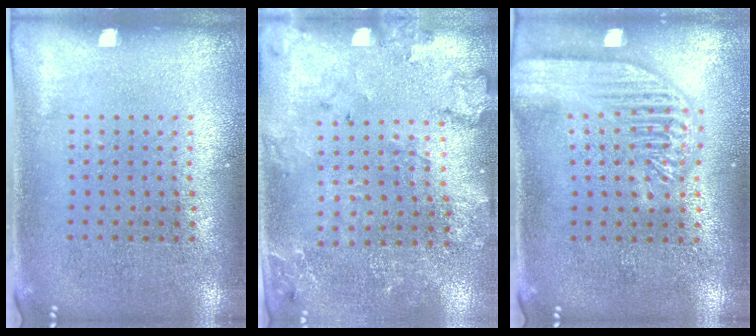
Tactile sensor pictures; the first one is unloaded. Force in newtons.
{"total": 1.8, "press": 1.8, "slide": 0.3}
{"total": 2.5, "press": 2.5, "slide": 0.2}